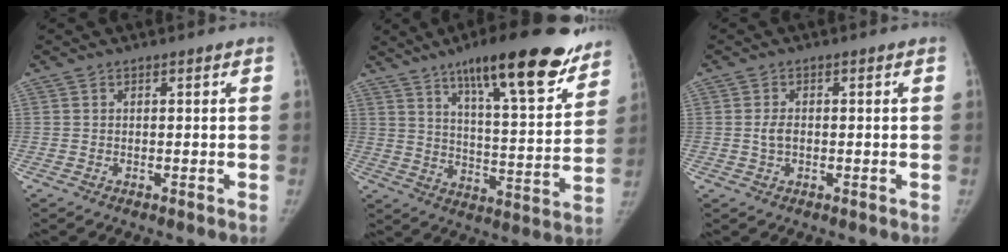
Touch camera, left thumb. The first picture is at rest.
{"total": 22.9, "force": [15.2, 5.7, 16.2], "torque": [-0.206, -0.062, 0.231]}
{"total": 2.3, "force": [-0.1, 1.3, 1.9], "torque": [-0.038, 0.006, -0.001]}